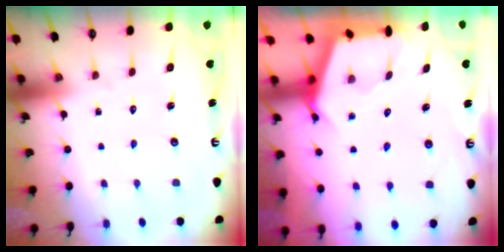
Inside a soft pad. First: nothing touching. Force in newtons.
{"total": 2.7, "press": 2.7, "slide": 0.3}